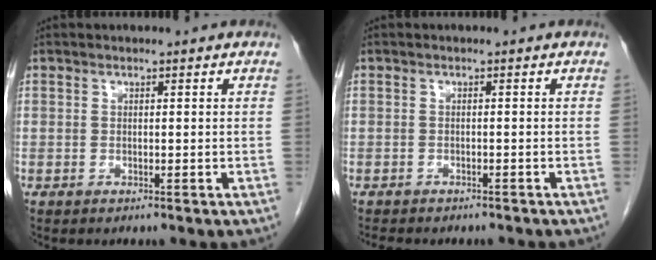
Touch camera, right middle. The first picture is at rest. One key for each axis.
{"total": 5.7, "fx": -4.9, "fy": 2.0, "fz": 2.1, "tx": -0.031, "ty": -0.002, "tz": -0.060}